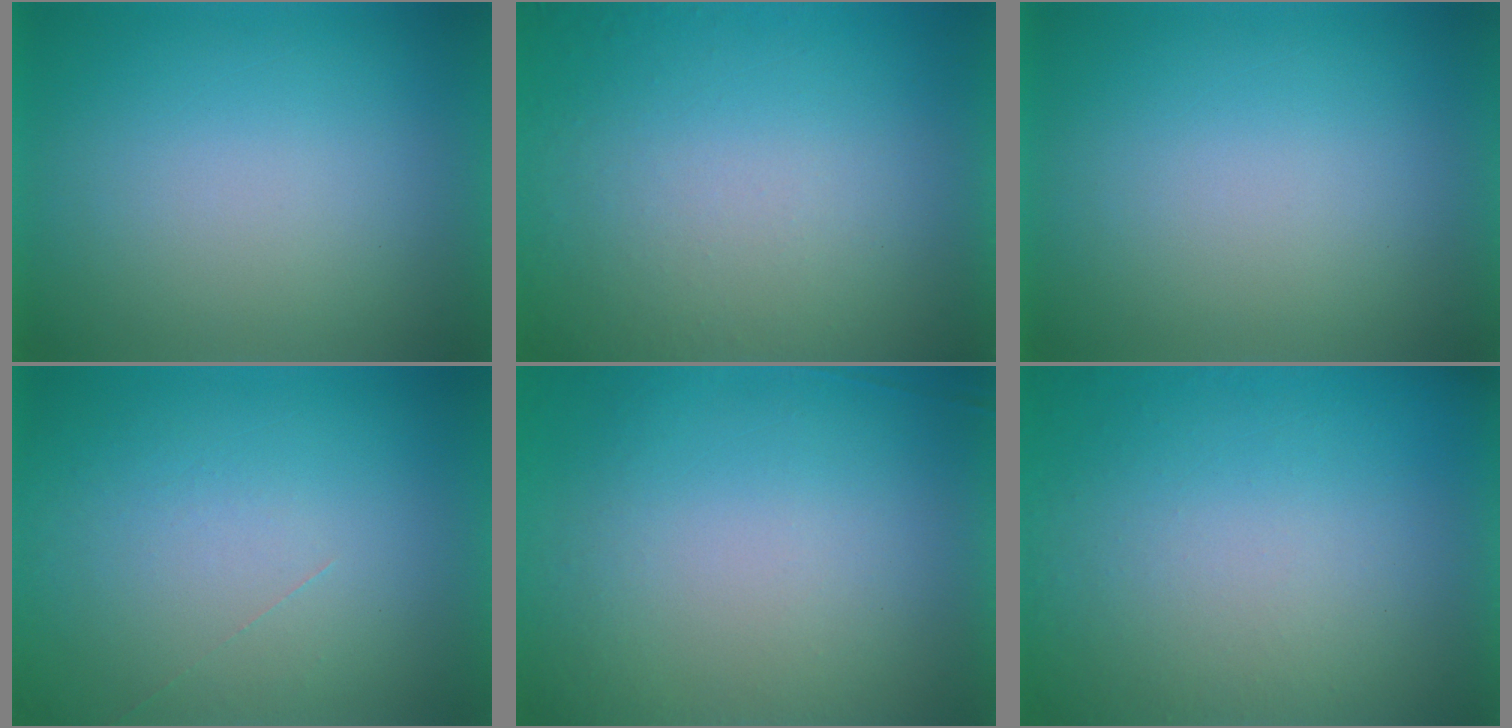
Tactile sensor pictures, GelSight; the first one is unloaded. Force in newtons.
{"total": 4.7}
{"total": 0.0}
{"total": 1.2}
{"total": 6.2}
{"total": 5.1}